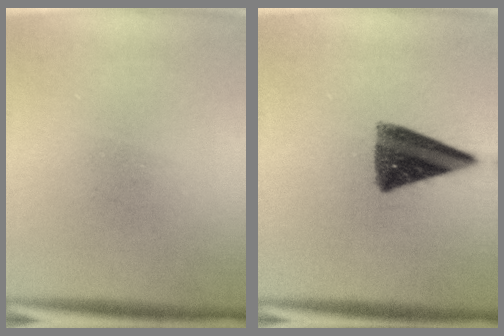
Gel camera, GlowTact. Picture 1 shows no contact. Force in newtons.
{"total": 10.6}